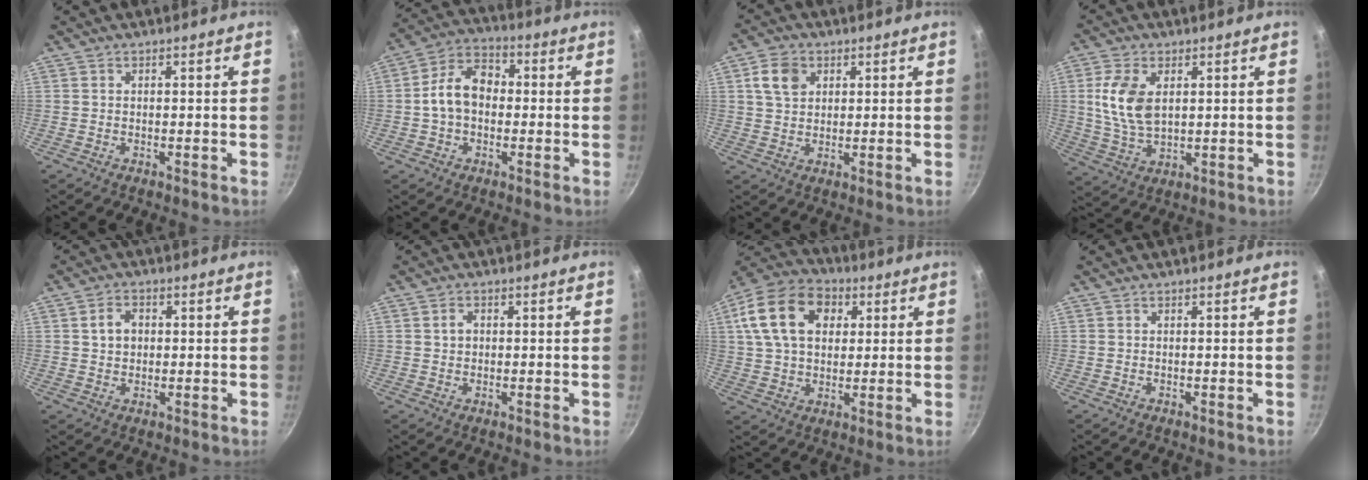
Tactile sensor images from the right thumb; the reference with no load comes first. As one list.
[{"total": 10.2, "force": [-0.3, 7.3, 7.1], "torque": [-0.097, 0.033, -0.021]}, {"total": 6.5, "force": [2.4, 4.8, 3.6], "torque": [-0.050, 0.002, 0.042]}, {"total": 10.0, "force": [2.2, 5.8, 7.8], "torque": [-0.154, -0.012, 0.046]}, {"total": 4.4, "force": [0.8, 3.4, 2.6], "torque": [-0.030, 0.007, 0.012]}, {"total": 2.2, "force": [0.5, 1.7, 1.3], "torque": [-0.015, 0.006, 0.007]}, {"total": 17.6, "force": [5.3, 12.3, 11.5], "torque": [-0.190, 0.015, 0.079]}, {"total": 0.0}]